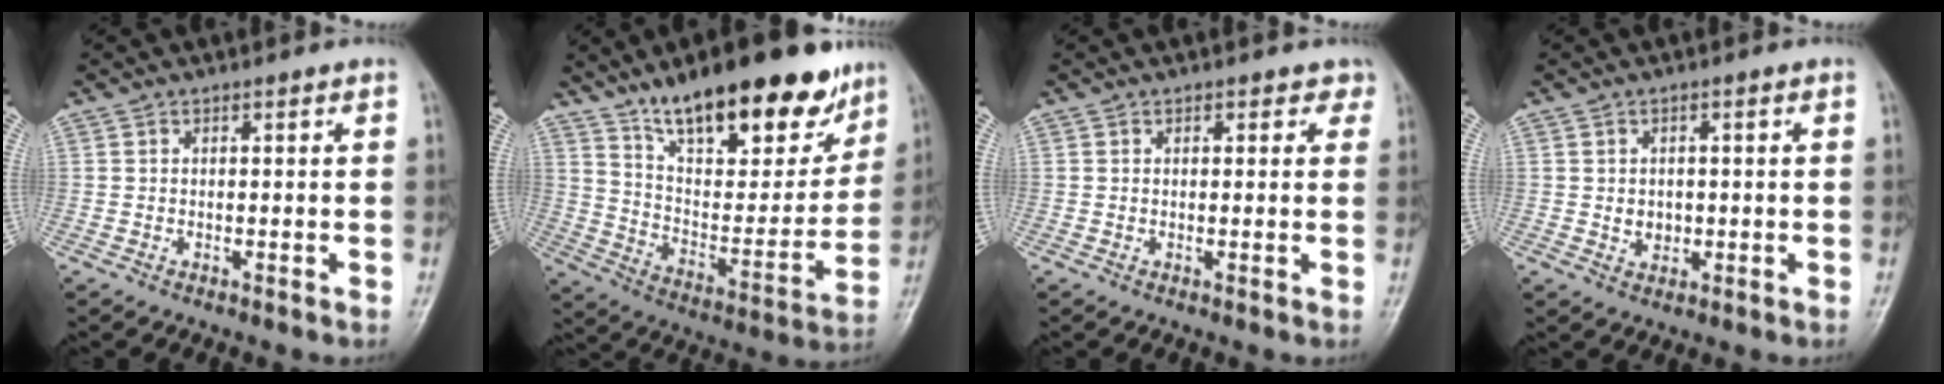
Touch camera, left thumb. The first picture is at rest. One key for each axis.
{"total": 25.2, "fx": 17.1, "fy": 9.3, "fz": 16.0, "tx": -0.196, "ty": -0.066, "tz": 0.274}
{"total": 2.1, "fx": 1.2, "fy": 1.4, "fz": 1.0, "tx": 0.015, "ty": -0.002, "tz": 0.008}
{"total": 2.6, "fx": -0.2, "fy": 2.2, "fz": 1.4, "tx": -0.008, "ty": 0.001, "tz": 0.002}